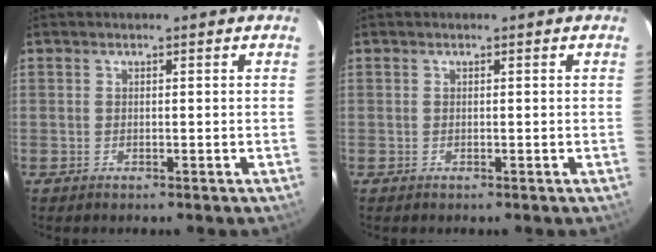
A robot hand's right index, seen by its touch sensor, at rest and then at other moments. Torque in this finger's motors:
{"motor_torque": [0.00, 0.00, 0.01, 0.01]}